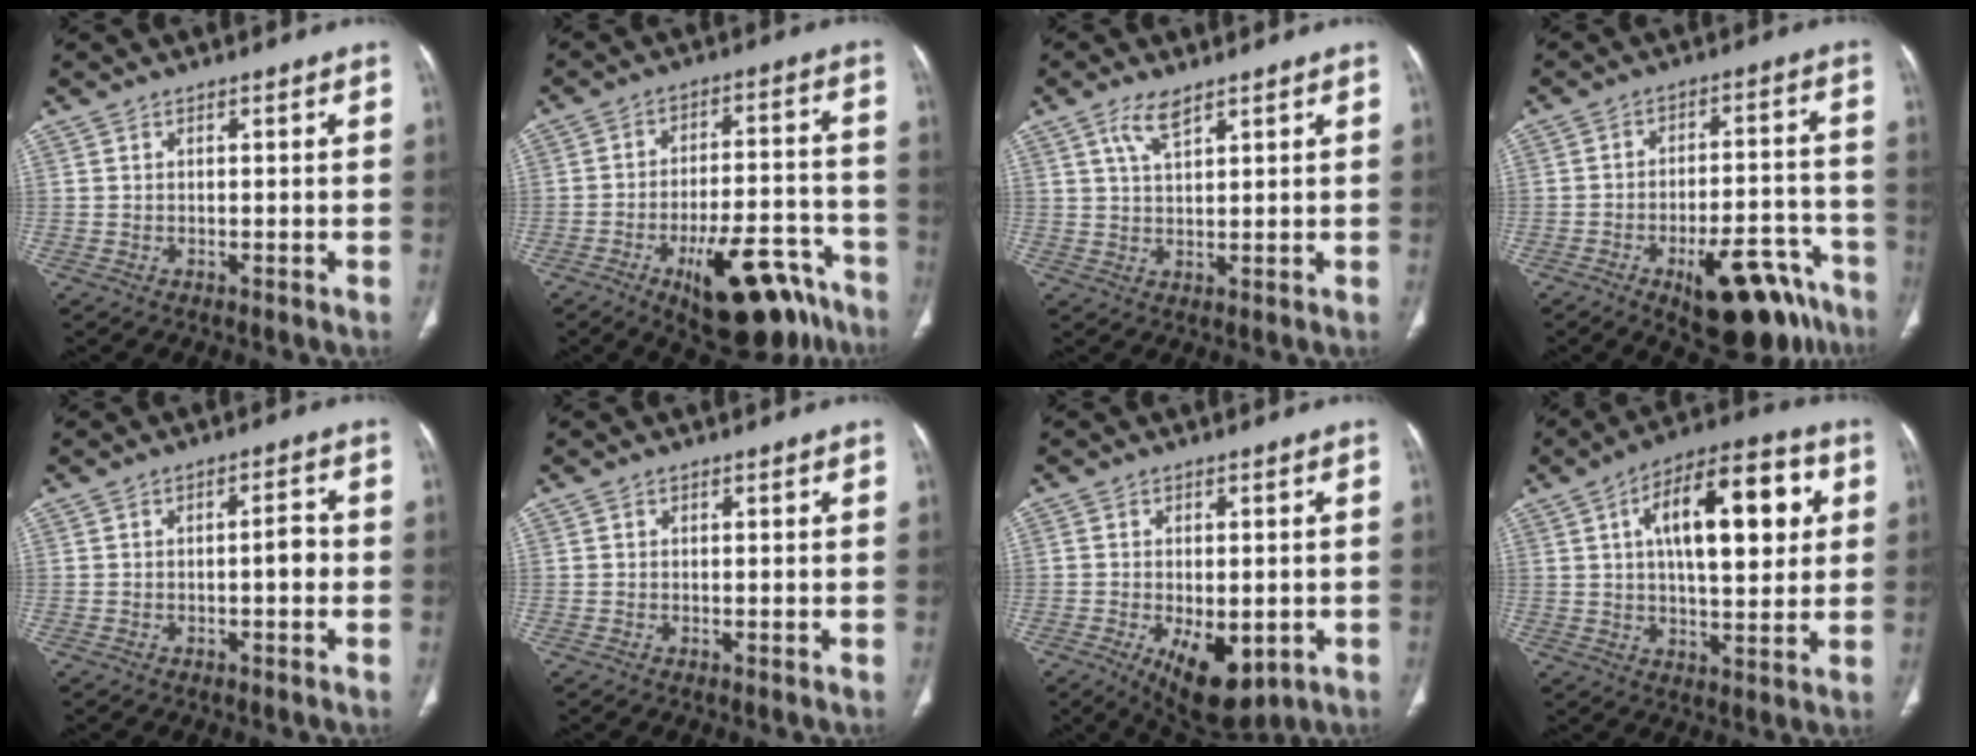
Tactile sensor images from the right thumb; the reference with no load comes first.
{"total": 18.7, "force": [-11.3, 7.5, 12.9], "torque": [-0.135, 0.078, -0.161]}
{"total": 4.5, "force": [2.8, 1.5, 3.1], "torque": [-0.063, -0.007, 0.061]}
{"total": 17.2, "force": [-10.3, 7.1, 11.8], "torque": [-0.100, 0.076, -0.138]}
{"total": 3.3, "force": [-0.7, 1.3, 2.9], "torque": [-0.034, 0.014, -0.013]}
{"total": 0.0}
{"total": 11.0, "force": [-3.7, 5.7, 8.6], "torque": [-0.115, -0.011, -0.041]}
{"total": 19.1, "force": [4.9, 8.1, 16.5], "torque": [-0.224, 0.012, 0.070]}